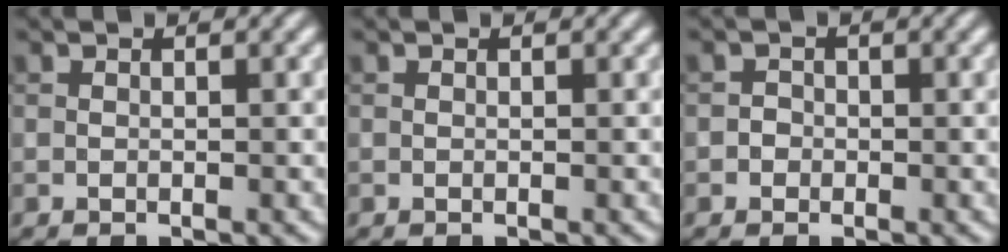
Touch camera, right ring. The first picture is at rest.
{"total": 0.0}
{"total": 0.9, "force": [-0.2, 0.9, 0.2], "torque": [0.008, -0.002, -0.010]}